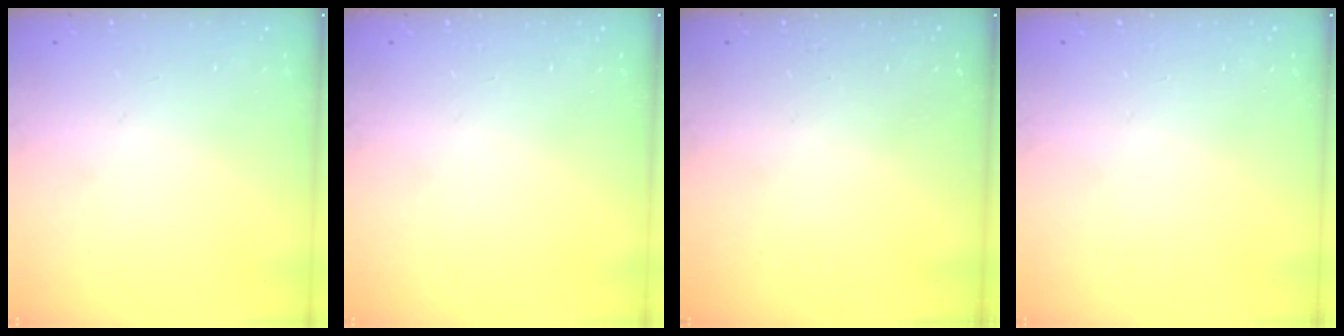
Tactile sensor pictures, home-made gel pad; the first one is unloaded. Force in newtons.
{"total": 0.0}
{"total": 0.0}
{"total": 0.0}